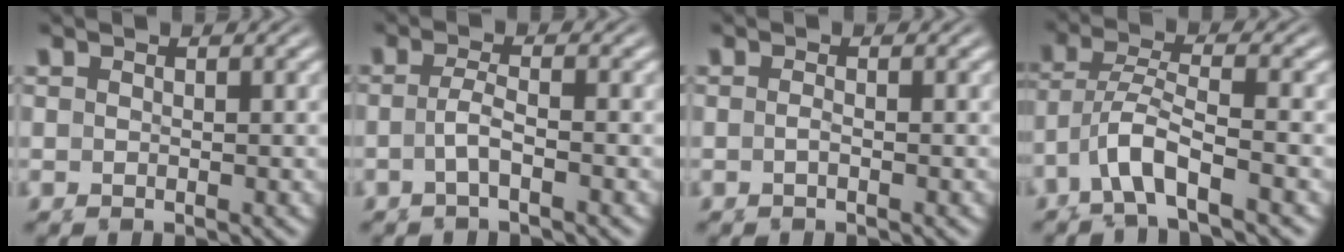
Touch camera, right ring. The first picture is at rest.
{"total": 2.0, "force": [-1.0, -0.7, 1.7], "torque": [-0.033, -0.004, -0.014]}
{"total": 0.9, "force": [-0.5, -0.4, 0.7], "torque": [-0.015, 0.002, -0.011]}
{"total": 4.0, "force": [-1.0, 1.8, 3.4], "torque": [-0.092, -0.017, -0.006]}